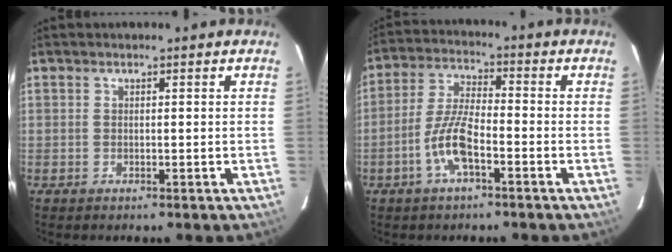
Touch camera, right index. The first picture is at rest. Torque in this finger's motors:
{"motor_torque": [1.24, -0.35, 0.68, 0.08]}